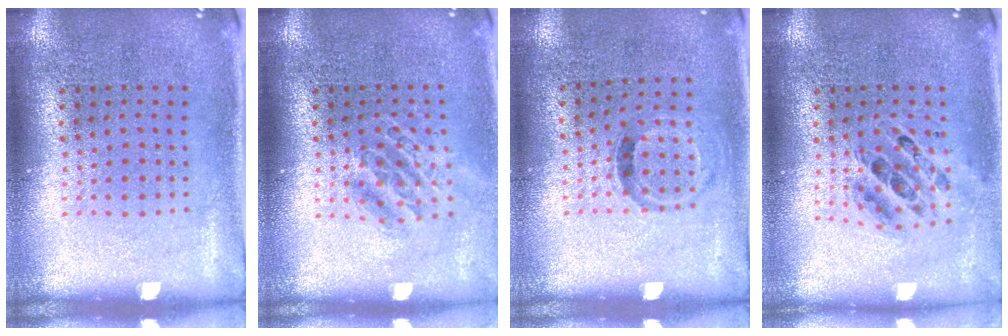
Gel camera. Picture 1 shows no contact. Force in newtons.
{"total": 1.4, "press": 1.2, "slide": 0.8}
{"total": 0.8, "press": 0.5, "slide": 0.6}
{"total": 0.6, "press": 0.6, "slide": 0.2}